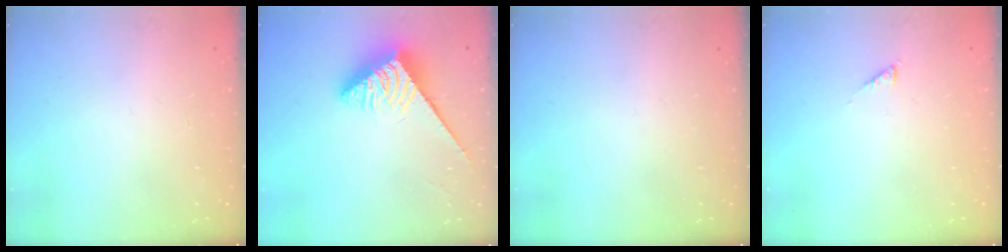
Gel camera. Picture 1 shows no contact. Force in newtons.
{"total": 3.9, "press": 3.9, "slide": 0.7}
{"total": 0.0}
{"total": 1.6, "press": 1.5, "slide": 0.3}